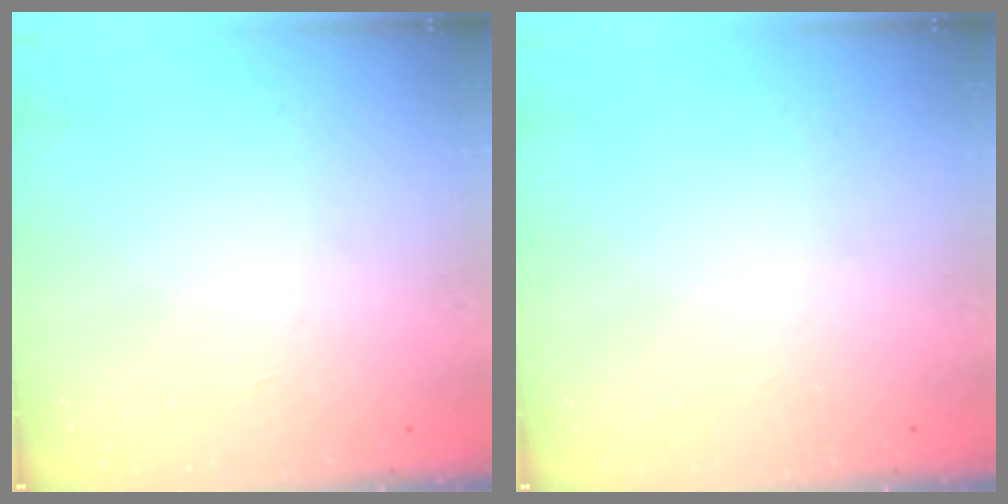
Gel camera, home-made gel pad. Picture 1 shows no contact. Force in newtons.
{"total": 0.0}